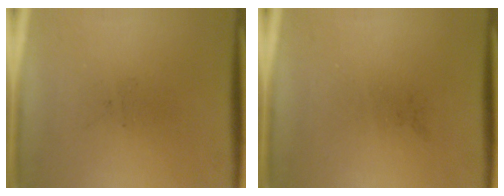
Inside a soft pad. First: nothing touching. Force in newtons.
{"total": 0.0}